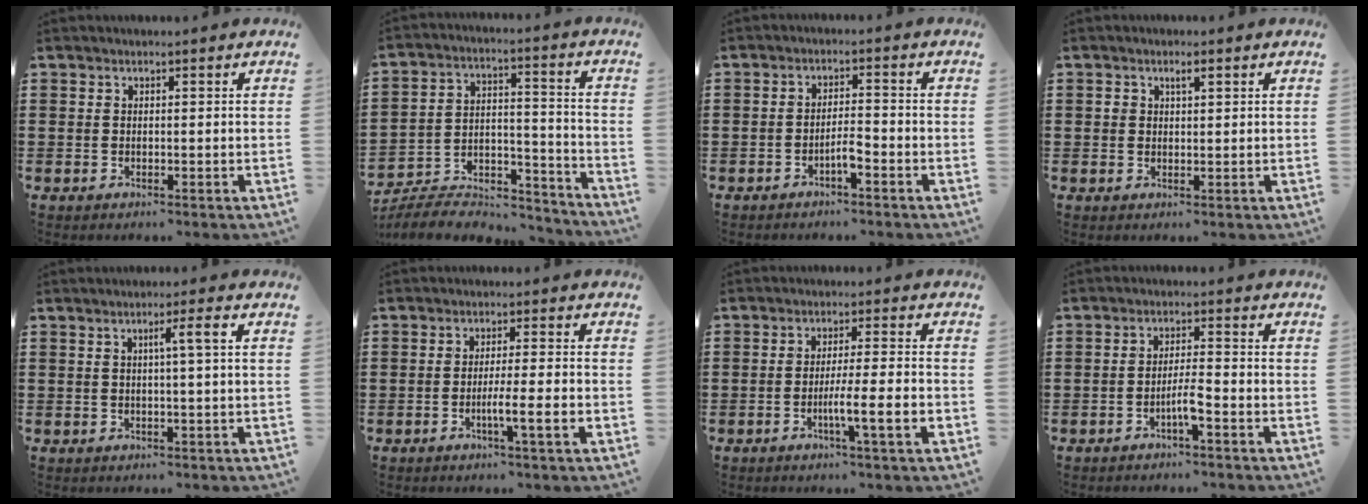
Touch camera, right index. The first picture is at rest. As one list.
[{"total": 6.7, "force": [-6.1, 1.7, 1.9], "torque": [-0.032, 0.008, -0.121]}, {"total": 2.9, "force": [-1.8, 0.4, 2.3], "torque": [-0.050, 0.001, -0.035]}, {"total": 1.5, "force": [0.5, 0.9, 1.1], "torque": [-0.024, 0.009, 0.008]}, {"total": 3.4, "force": [0.6, -0.2, 3.4], "torque": [-0.061, -0.001, 0.005]}, {"total": 5.0, "force": [-1.9, -0.1, 4.6], "torque": [-0.076, -0.010, -0.032]}, {"total": 6.7, "force": [-2.3, 0.2, 6.3], "torque": [-0.111, -0.012, -0.041]}, {"total": 3.6, "force": [-1.9, 0.2, 3.1], "torque": [-0.062, 0.000, -0.037]}]